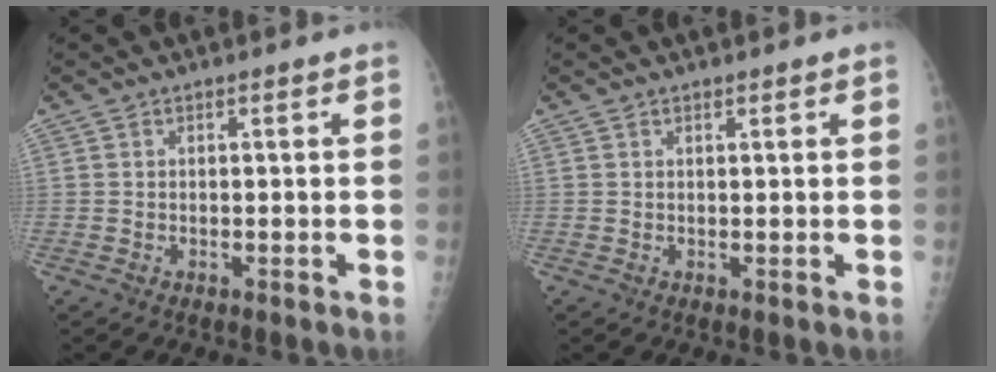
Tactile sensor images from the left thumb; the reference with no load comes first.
{"total": 0.7, "force": [0.6, 0.3, 0.2], "torque": [-0.003, -0.005, 0.008]}